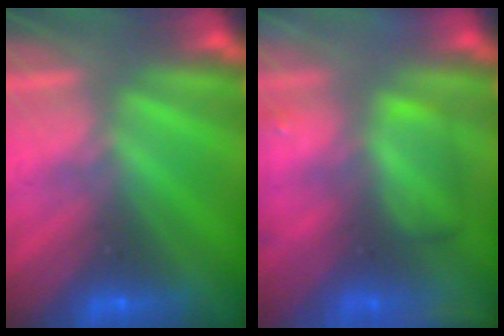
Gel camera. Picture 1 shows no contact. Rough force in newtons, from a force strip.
{"total": 6.5}